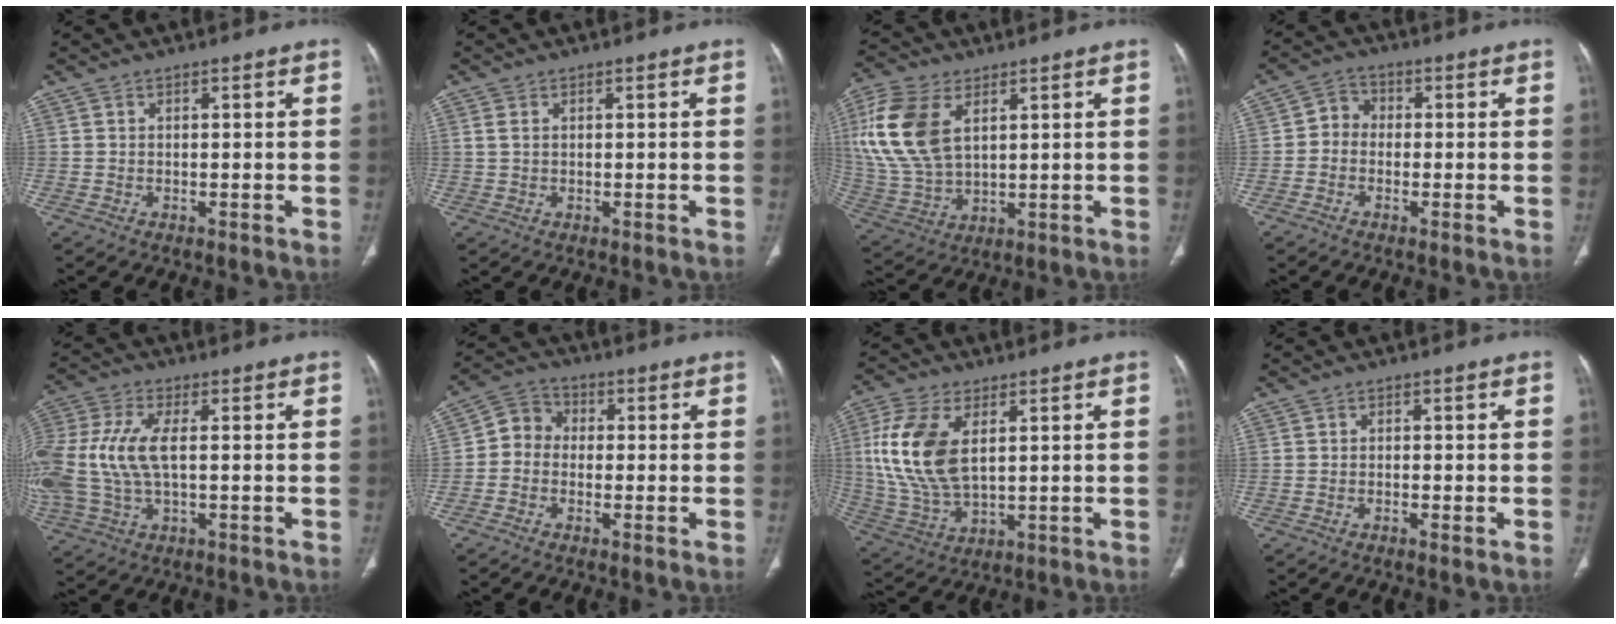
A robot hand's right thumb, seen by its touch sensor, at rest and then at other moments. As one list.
[{"total": 1.4, "force": [0.5, 0.9, 1.0], "torque": [-0.029, 0.006, 0.013]}, {"total": 16.7, "force": [5.5, 9.7, 12.4], "torque": [-0.273, -0.011, 0.114]}, {"total": 4.0, "force": [-0.7, 3.5, 1.8], "torque": [-0.012, 0.014, -0.029]}, {"total": 15.8, "force": [0.5, 8.1, 13.6], "torque": [-0.344, 0.010, 0.014]}, {"total": 5.5, "force": [-0.7, 4.9, 2.5], "torque": [-0.025, 0.020, -0.032]}, {"total": 15.1, "force": [3.4, 8.2, 12.2], "torque": [-0.263, -0.009, 0.074]}, {"total": 1.0, "force": [-0.4, 0.3, 0.9], "torque": [-0.020, 0.000, -0.008]}]